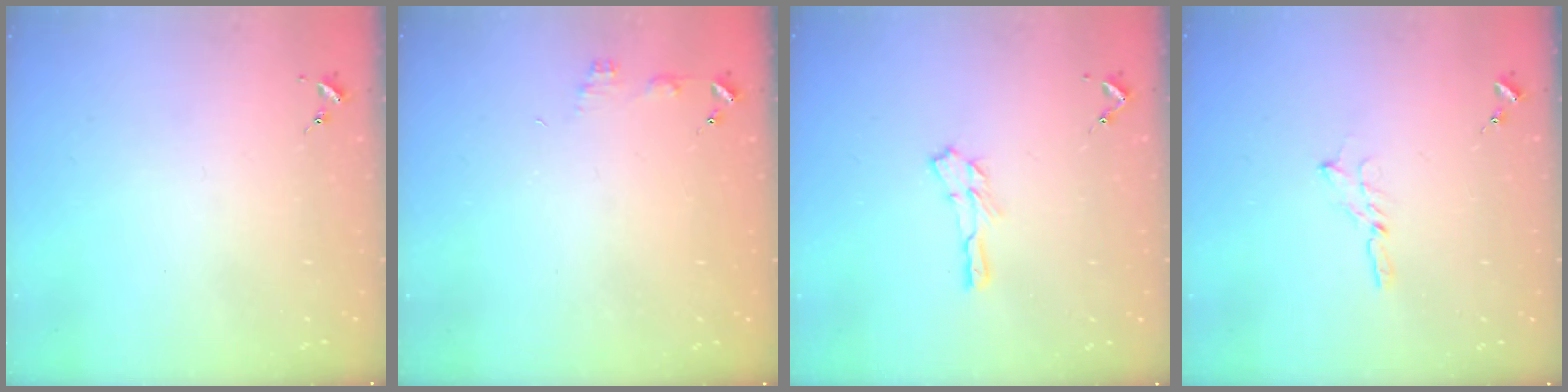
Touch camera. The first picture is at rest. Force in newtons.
{"total": 4.0, "press": 4.0, "slide": 0.4}
{"total": 6.3, "press": 6.3, "slide": 0.3}
{"total": 3.5, "press": 3.5, "slide": 0.2}